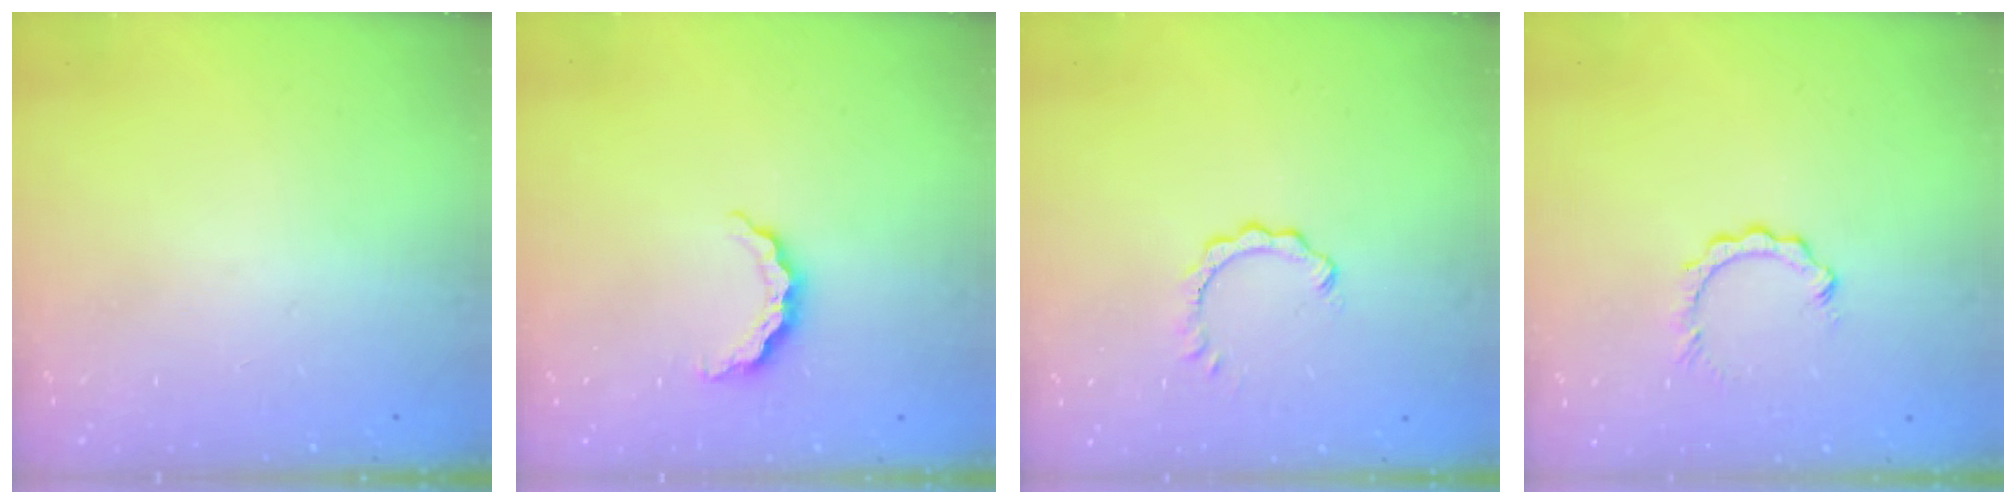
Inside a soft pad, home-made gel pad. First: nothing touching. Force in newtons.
{"total": 5.6, "press": 5.6, "slide": 0.7}
{"total": 1.1, "press": 1.1, "slide": 0.1}
{"total": 2.9, "press": 2.9, "slide": 0.3}